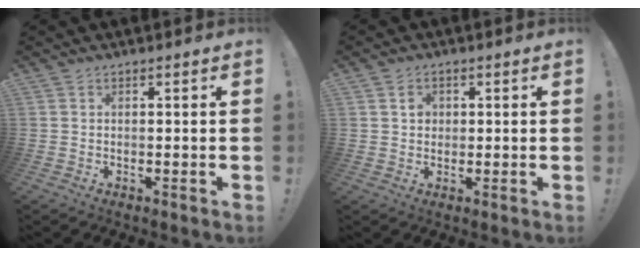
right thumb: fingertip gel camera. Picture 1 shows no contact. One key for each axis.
{"total": 2.8, "fx": 0.8, "fy": 2.4, "fz": 1.3, "tx": -0.005, "ty": -0.003, "tz": 0.009}